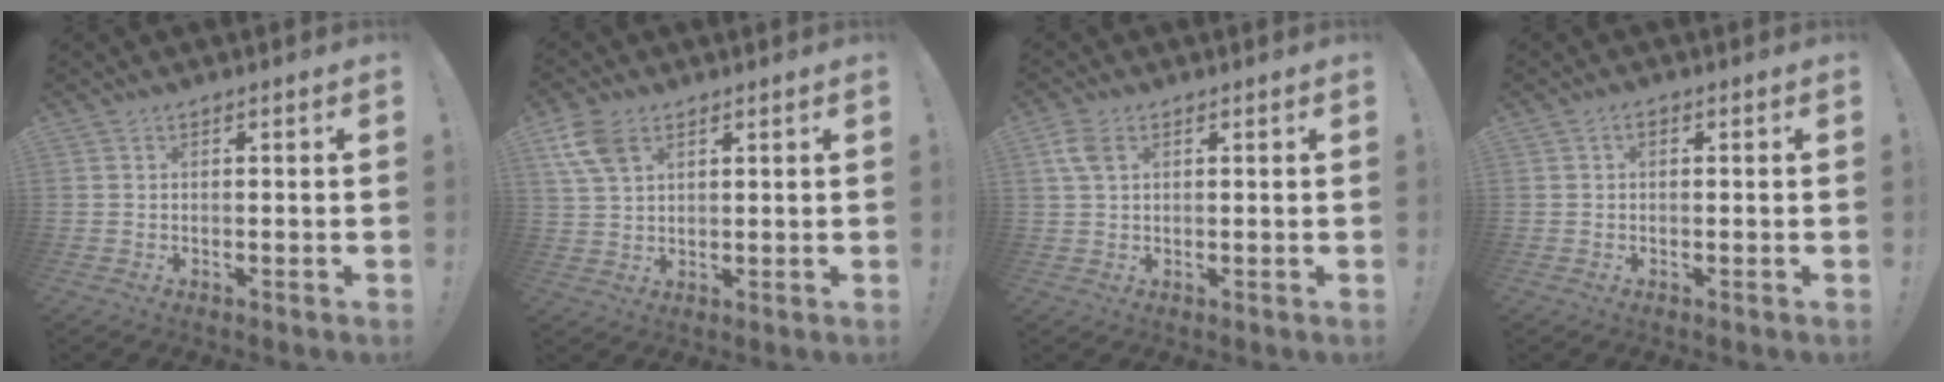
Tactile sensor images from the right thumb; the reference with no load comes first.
{"total": 8.0, "force": [4.0, 4.6, 5.1], "torque": [-0.102, -0.005, 0.079]}
{"total": 4.7, "force": [1.8, 2.8, 3.3], "torque": [-0.067, 0.006, 0.036]}
{"total": 1.0, "force": [-0.2, 0.6, 0.7], "torque": [-0.022, 0.008, -0.003]}